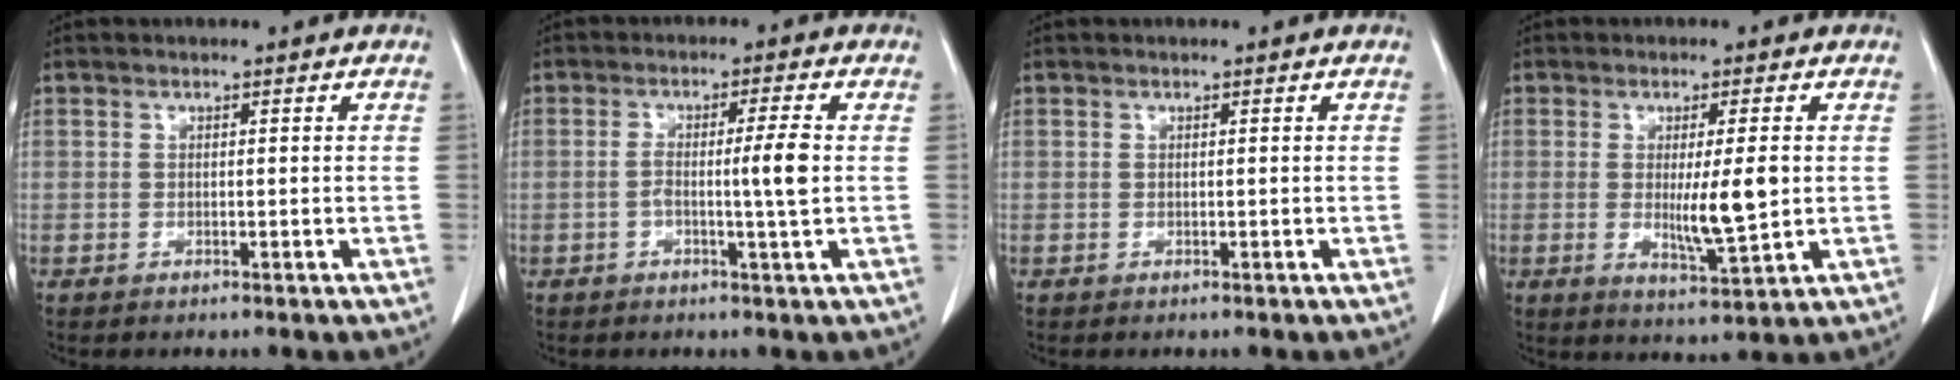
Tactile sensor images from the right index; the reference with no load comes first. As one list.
[{"total": 5.0, "force": [-0.4, -0.6, 5.0], "torque": [-0.085, 0.003, -0.008]}, {"total": 0.0}, {"total": 7.2, "force": [0.0, 0.8, 7.2], "torque": [-0.117, -0.017, 0.005]}]